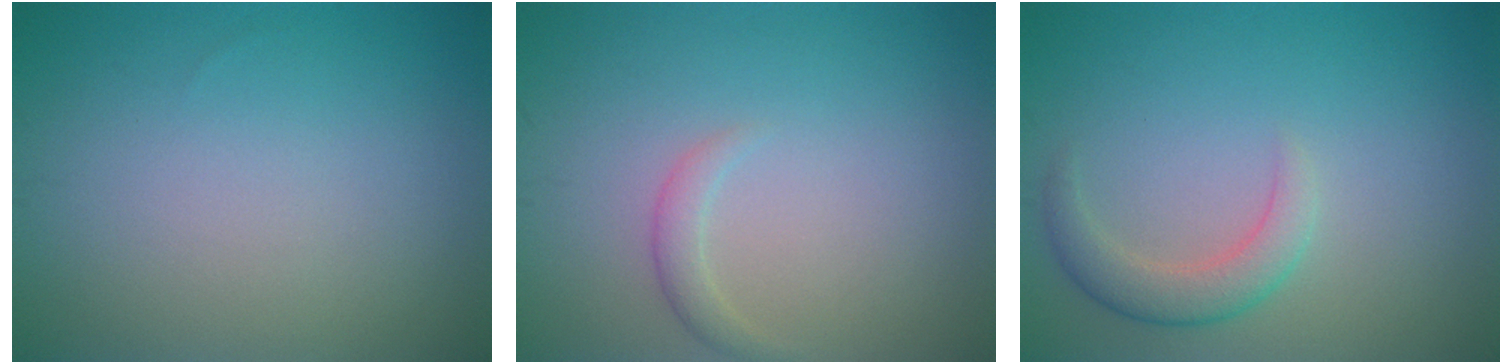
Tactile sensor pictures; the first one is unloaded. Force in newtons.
{"total": 1.2, "press": 1.2, "slide": 0.0}
{"total": 2.8, "press": 2.8, "slide": 0.1}